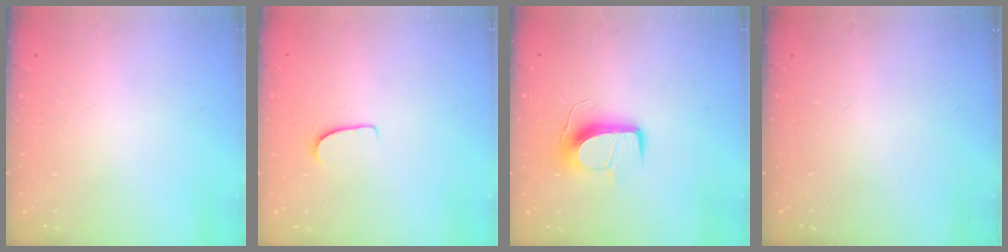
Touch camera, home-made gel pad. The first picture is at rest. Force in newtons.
{"total": 5.7, "press": 5.7, "slide": 0.3}
{"total": 10.7, "press": 10.7, "slide": 0.4}
{"total": 0.0}